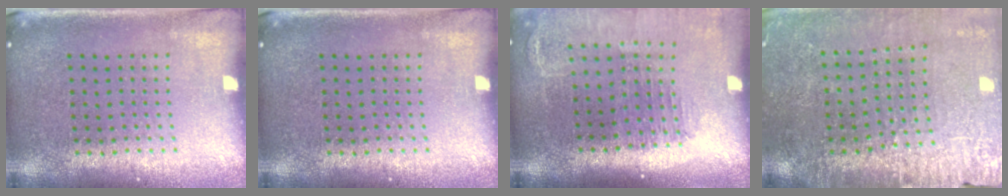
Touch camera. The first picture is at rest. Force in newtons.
{"total": 0.0}
{"total": 1.4, "press": 1.3, "slide": 0.3}
{"total": 2.9, "press": 2.9, "slide": 0.3}